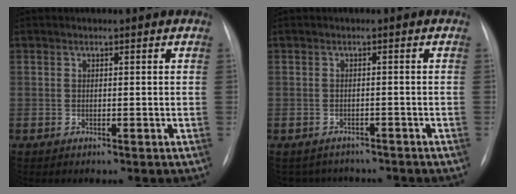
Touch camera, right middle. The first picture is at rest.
{"total": 5.3, "force": [-4.9, 2.1, 0.1], "torque": [0.003, 0.009, -0.060]}